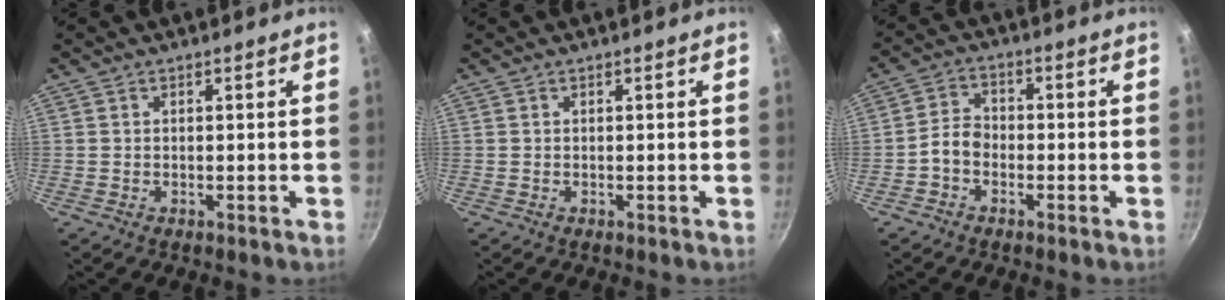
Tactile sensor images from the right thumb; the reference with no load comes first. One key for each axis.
{"total": 0.0}
{"total": 4.2, "fx": -1.8, "fy": 2.9, "fz": 2.3, "tx": -0.034, "ty": 0.028, "tz": -0.043}